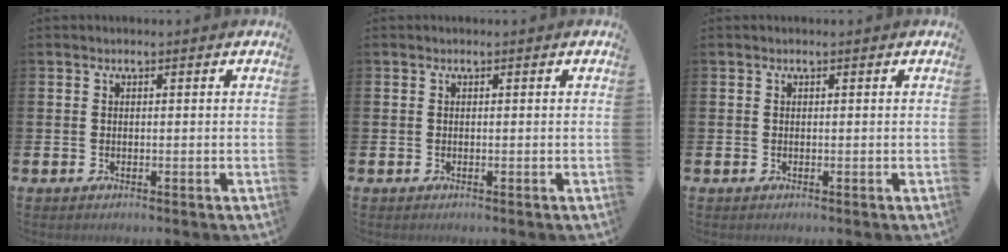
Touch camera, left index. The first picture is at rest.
{"total": 0.0}
{"total": 0.0}